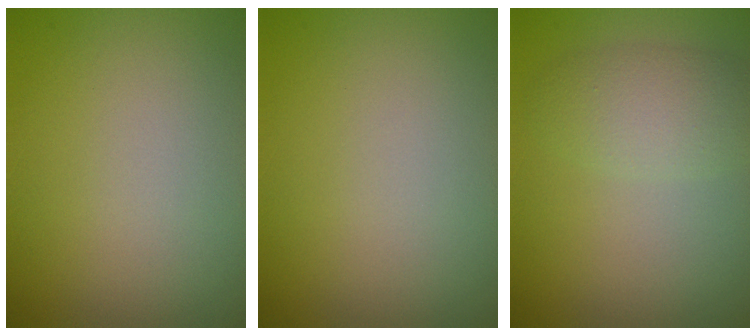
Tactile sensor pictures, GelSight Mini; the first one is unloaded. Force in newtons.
{"total": 0.0}
{"total": 3.2, "press": 3.2, "slide": 0.2}